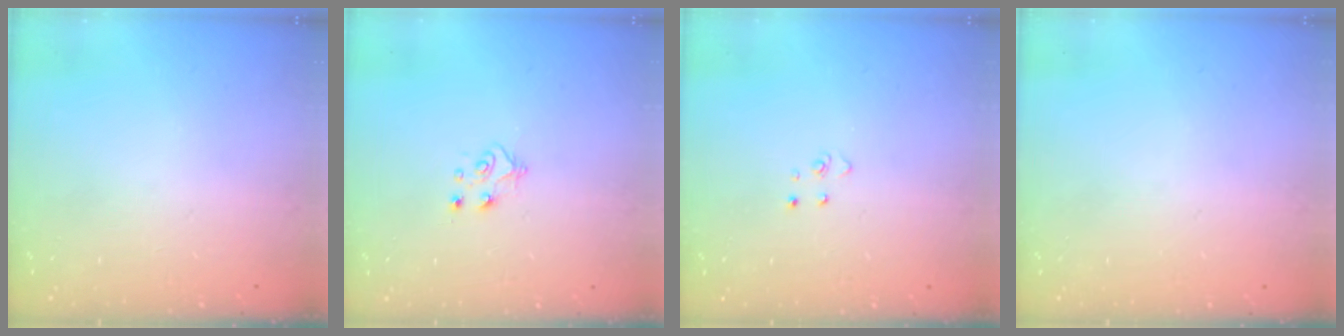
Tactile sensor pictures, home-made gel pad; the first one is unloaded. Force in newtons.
{"total": 6.1, "press": 6.1, "slide": 0.7}
{"total": 2.8, "press": 2.8, "slide": 0.3}
{"total": 0.0}